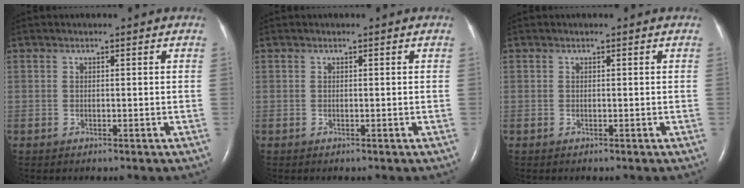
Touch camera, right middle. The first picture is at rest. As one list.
[{"total": 0.0}, {"total": 0.0}]